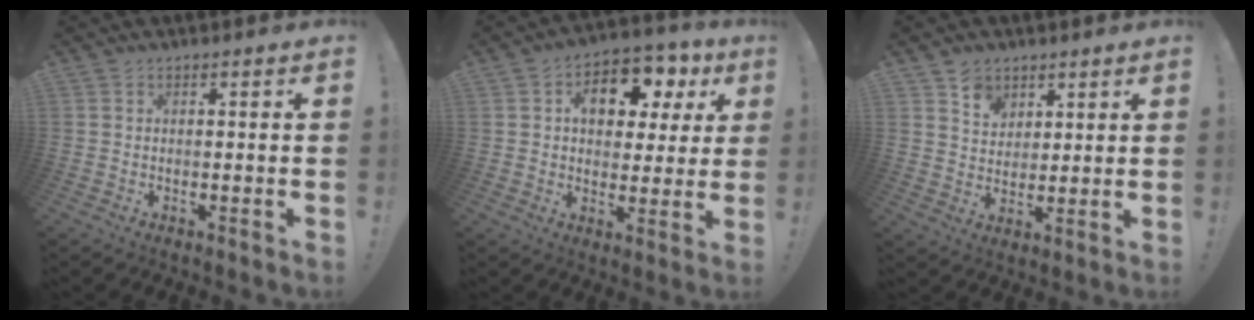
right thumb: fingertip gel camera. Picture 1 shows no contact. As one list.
[{"total": 13.9, "force": [5.1, 9.2, 9.1], "torque": [-0.120, -0.014, 0.090]}, {"total": 6.9, "force": [4.3, 5.3, 1.5], "torque": [-0.021, -0.029, 0.082]}]